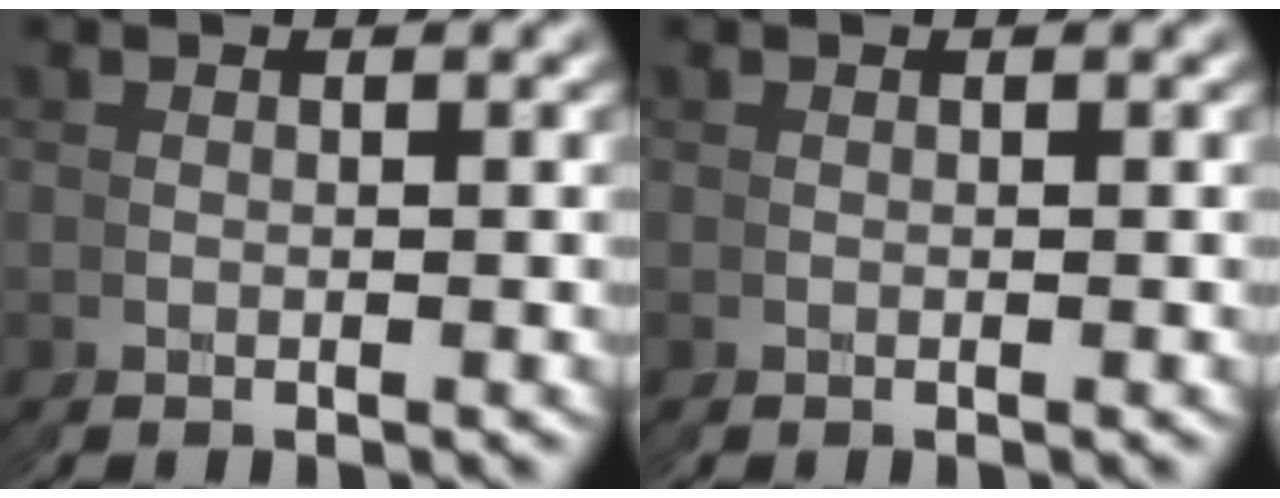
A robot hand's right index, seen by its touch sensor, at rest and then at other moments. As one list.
[{"total": 0.0}]